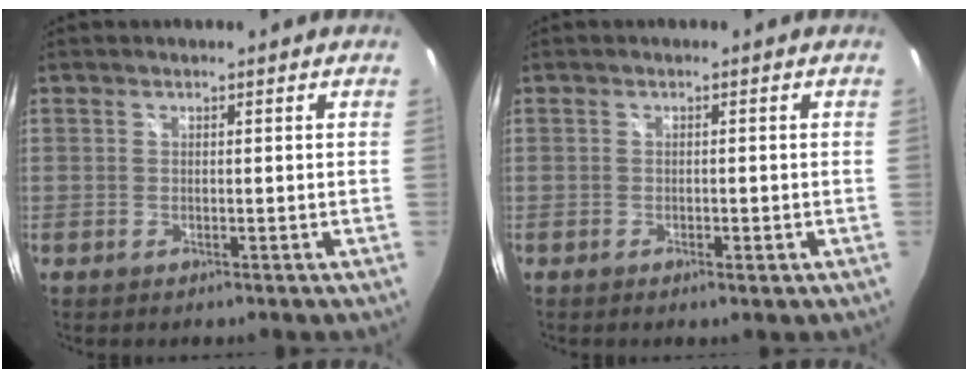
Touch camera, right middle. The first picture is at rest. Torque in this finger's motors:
{"motor_torque": [-0.11, 0.00, -0.03, -0.01]}